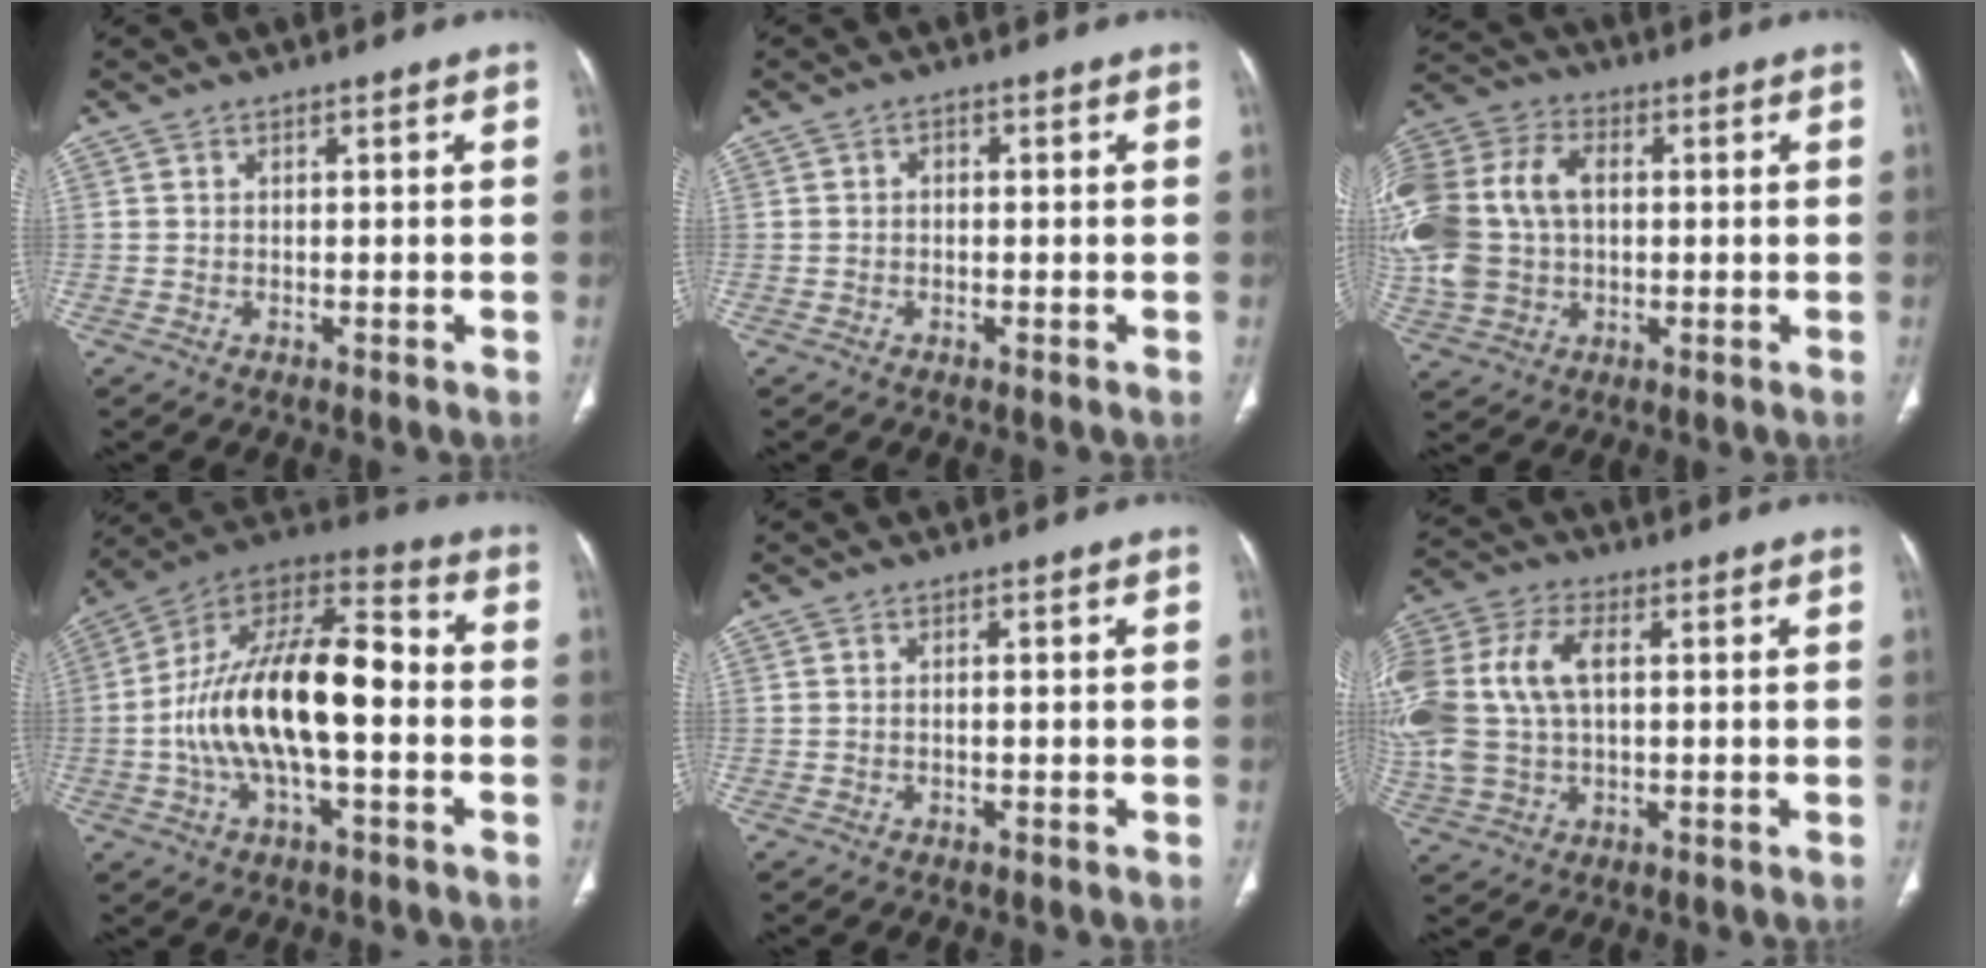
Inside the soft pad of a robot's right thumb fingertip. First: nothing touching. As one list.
[{"total": 1.0, "force": [-0.1, 0.8, 0.7], "torque": [-0.003, 0.004, -0.008]}, {"total": 22.2, "force": [1.8, 16.1, 15.2], "torque": [-0.371, 0.029, 0.043]}, {"total": 22.2, "force": [-2.3, 9.8, 19.7], "torque": [-0.346, 0.047, -0.043]}, {"total": 0.6, "force": [-0.1, 0.2, 0.6], "torque": [-0.018, 0.005, 0.001]}, {"total": 20.4, "force": [2.7, 13.0, 15.4], "torque": [-0.393, 0.022, 0.055]}]